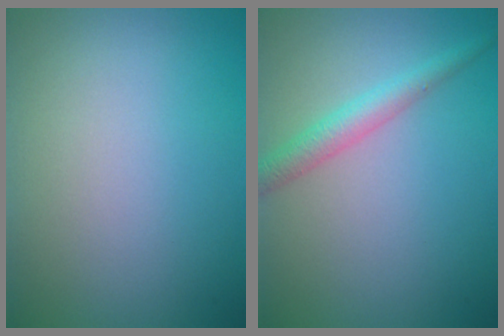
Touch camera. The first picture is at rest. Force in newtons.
{"total": 2.4, "press": 2.4, "slide": 0.1}